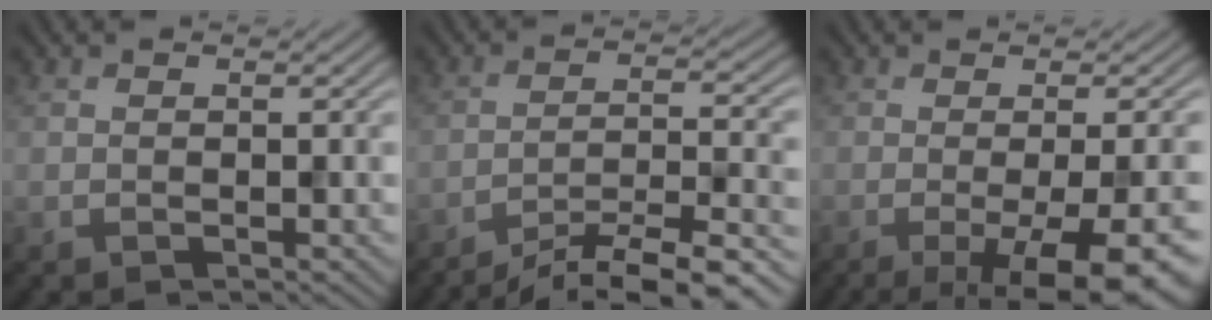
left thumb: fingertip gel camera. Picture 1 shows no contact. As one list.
[{"total": 11.6, "force": [-9.7, 2.0, 6.0], "torque": [-0.100, -0.005, -0.143]}, {"total": 12.2, "force": [-5.0, 3.5, 10.5], "torque": [-0.110, -0.005, -0.061]}]